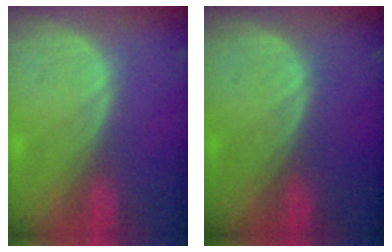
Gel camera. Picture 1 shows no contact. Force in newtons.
{"total": 0.0}